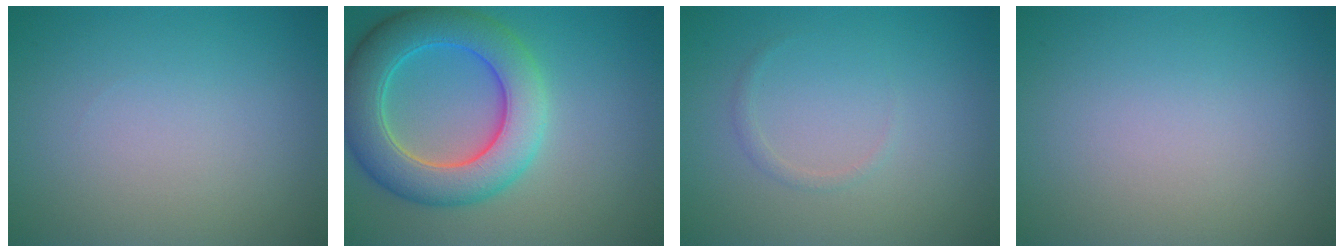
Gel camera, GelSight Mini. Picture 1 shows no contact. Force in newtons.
{"total": 7.9, "press": 7.9, "slide": 0.3}
{"total": 0.7, "press": 0.7, "slide": 0.1}
{"total": 0.0}